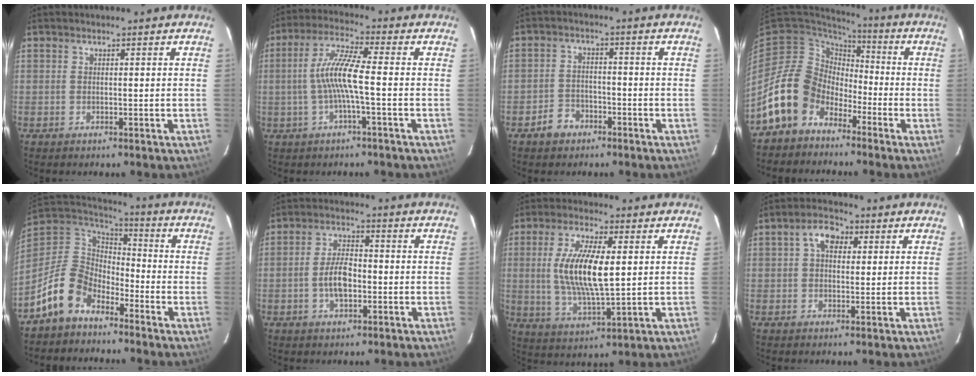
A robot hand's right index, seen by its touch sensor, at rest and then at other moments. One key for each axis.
{"total": 8.2, "fx": -1.3, "fy": 0.3, "fz": 8.1, "tx": -0.173, "ty": 0.009, "tz": -0.023}
{"total": 4.7, "fx": -3.1, "fy": 3.3, "fz": 1.3, "tx": -0.037, "ty": 0.012, "tz": -0.051}
{"total": 12.4, "fx": -7.4, "fy": 9.4, "fz": 3.2, "tx": -0.080, "ty": 0.024, "tz": -0.135}
{"total": 12.4, "fx": -8.0, "fy": 7.5, "fz": 5.8, "tx": -0.134, "ty": 0.024, "tz": -0.155}
{"total": 6.5, "fx": -1.5, "fy": 3.4, "fz": 5.3, "tx": -0.104, "ty": 0.009, "tz": -0.023}
{"total": 12.6, "fx": 1.7, "fy": 3.9, "fz": 11.8, "tx": -0.229, "ty": -0.004, "tz": 0.036}
{"total": 4.9, "fx": 1.4, "fy": 3.4, "fz": 3.2, "tx": -0.056, "ty": 0.020, "tz": 0.023}